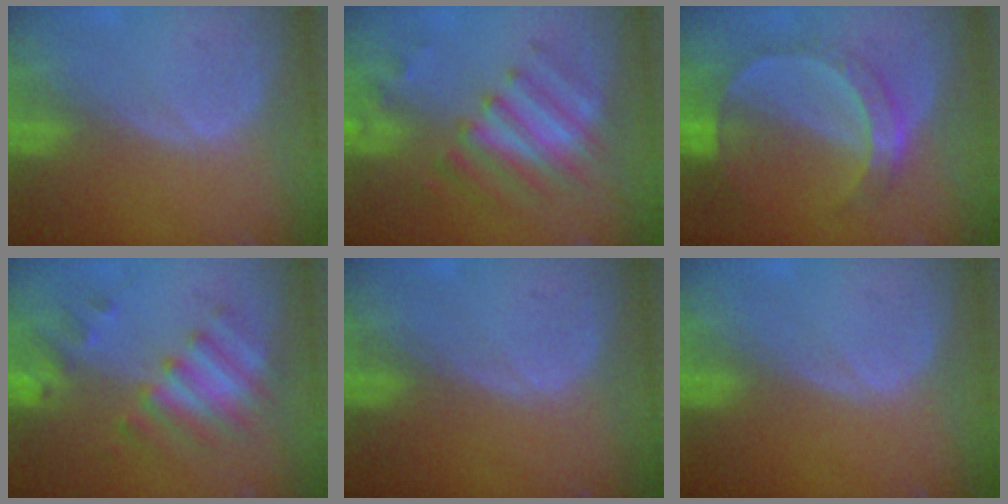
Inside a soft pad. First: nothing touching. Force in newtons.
{"total": 7.8, "press": 7.3, "slide": 2.6}
{"total": 7.3, "press": 6.4, "slide": 3.6}
{"total": 7.2, "press": 7.0, "slide": 1.4}
{"total": 0.0}
{"total": 0.0}